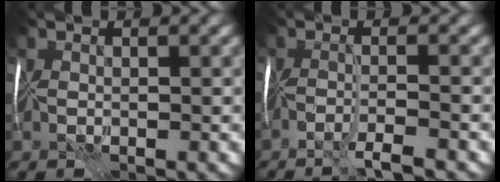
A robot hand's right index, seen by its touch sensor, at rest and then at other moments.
{"total": 2.7, "force": [-2.3, -0.7, 1.2], "torque": [-0.017, -0.002, -0.051]}